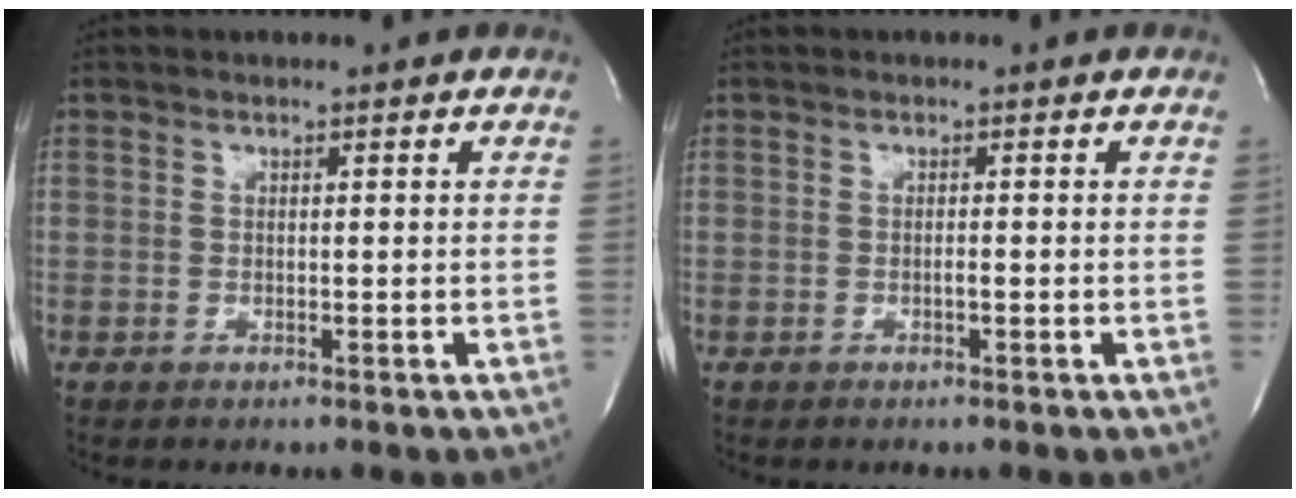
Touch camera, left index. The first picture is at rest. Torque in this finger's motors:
{"motor_torque": [0.15, -0.05, -0.02, 0.00]}